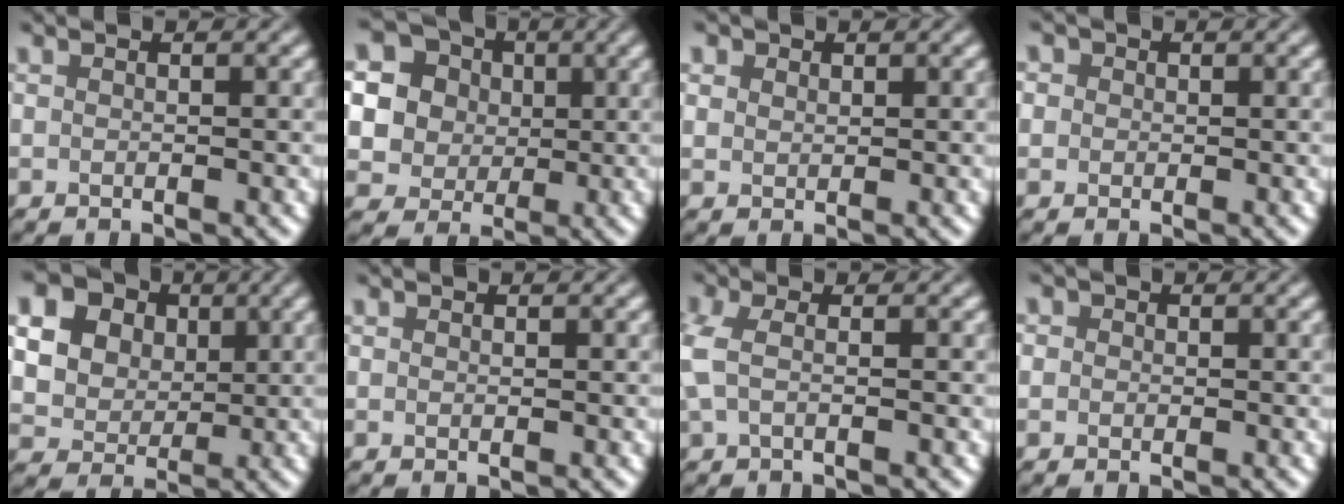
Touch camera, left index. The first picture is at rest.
{"total": 10.0, "force": [3.2, 8.6, 4.0], "torque": [-0.107, 0.020, 0.051]}
{"total": 1.9, "force": [1.2, 1.3, 0.6], "torque": [-0.015, -0.002, 0.021]}
{"total": 3.0, "force": [1.4, 2.4, 1.2], "torque": [-0.015, 0.014, 0.004]}
{"total": 16.8, "force": [6.3, 13.9, 6.8], "torque": [-0.188, 0.025, 0.100]}
{"total": 0.0}
{"total": 2.7, "force": [0.1, 1.3, 2.3], "torque": [-0.070, 0.004, -0.006]}
{"total": 1.6, "force": [0.6, 1.3, 0.6], "torque": [-0.002, 0.009, -0.011]}